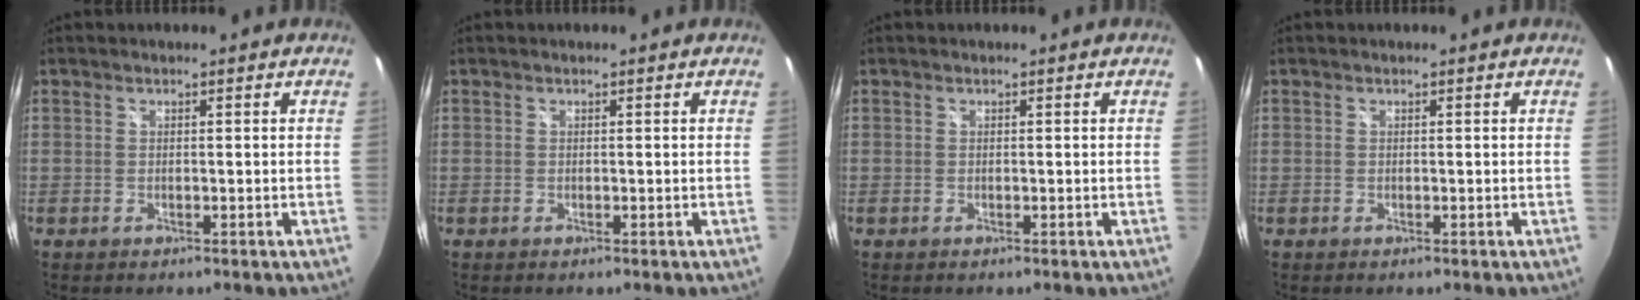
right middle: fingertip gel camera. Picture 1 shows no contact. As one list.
[{"total": 0.0}, {"total": 0.0}, {"total": 0.0}]